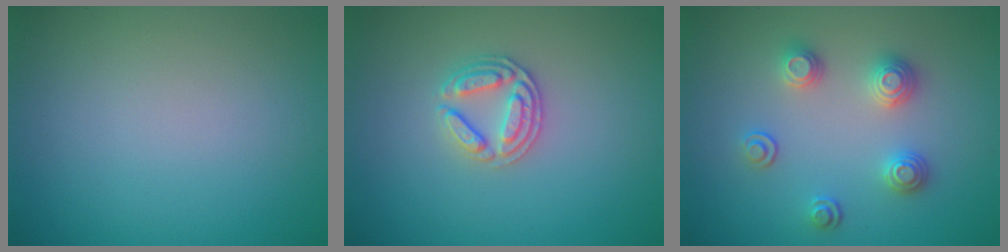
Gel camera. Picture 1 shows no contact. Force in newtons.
{"total": 2.6, "press": 2.5, "slide": 0.6}
{"total": 3.1, "press": 2.8, "slide": 1.4}